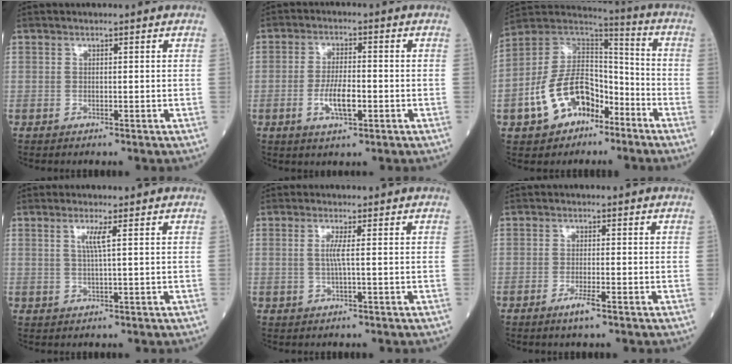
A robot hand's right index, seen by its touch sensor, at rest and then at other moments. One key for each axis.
{"total": 5.6, "fx": -1.6, "fy": 1.5, "fz": 5.1, "tx": -0.098, "ty": -0.001, "tz": -0.027}
{"total": 14.9, "fx": -6.8, "fy": 9.0, "fz": 9.7, "tx": -0.199, "ty": 0.026, "tz": -0.119}
{"total": 2.4, "fx": 0.8, "fy": -0.5, "fz": 2.2, "tx": -0.048, "ty": -0.001, "tz": 0.015}
{"total": 2.0, "fx": 0.1, "fy": -0.4, "fz": 2.0, "tx": -0.046, "ty": -0.001, "tz": -0.001}
{"total": 2.7, "fx": -1.7, "fy": 0.0, "fz": 2.2, "tx": -0.043, "ty": -0.006, "tz": -0.032}